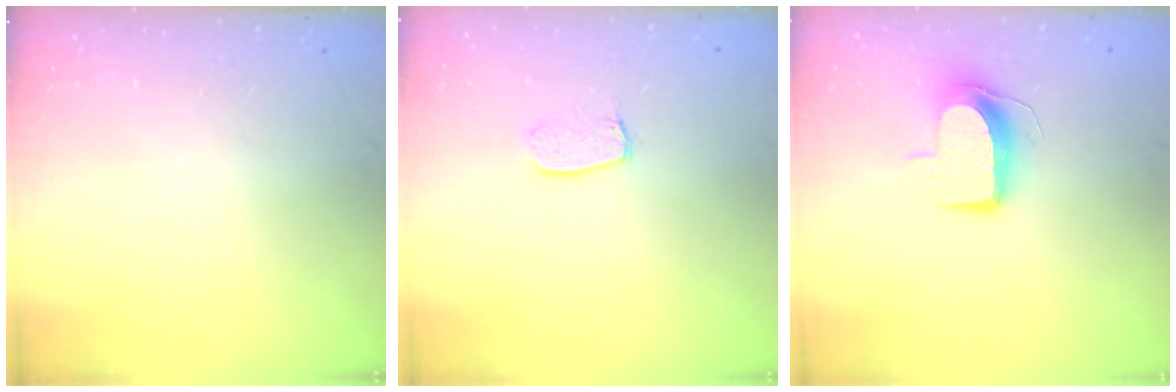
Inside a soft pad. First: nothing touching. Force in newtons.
{"total": 6.4, "press": 6.4, "slide": 0.1}
{"total": 9.2, "press": 9.1, "slide": 0.5}